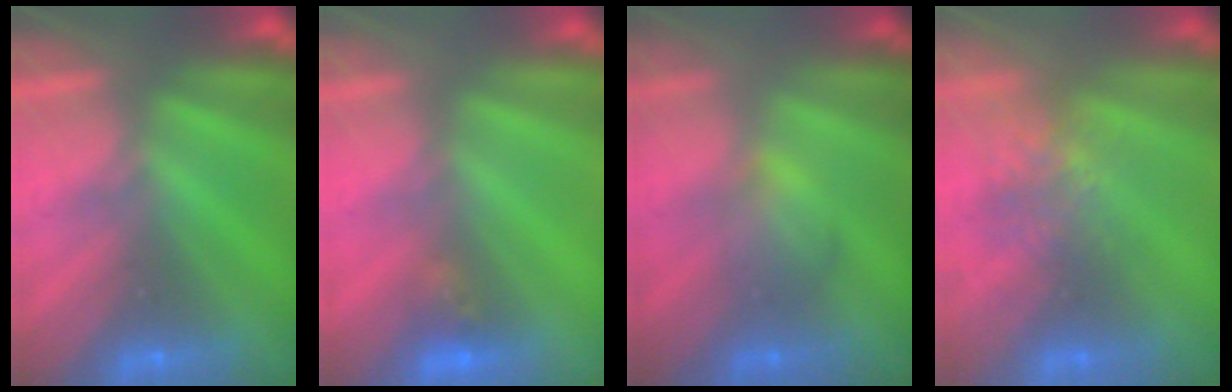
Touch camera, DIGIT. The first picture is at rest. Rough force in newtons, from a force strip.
{"total": 2.9}
{"total": 2.1}
{"total": 2.9}